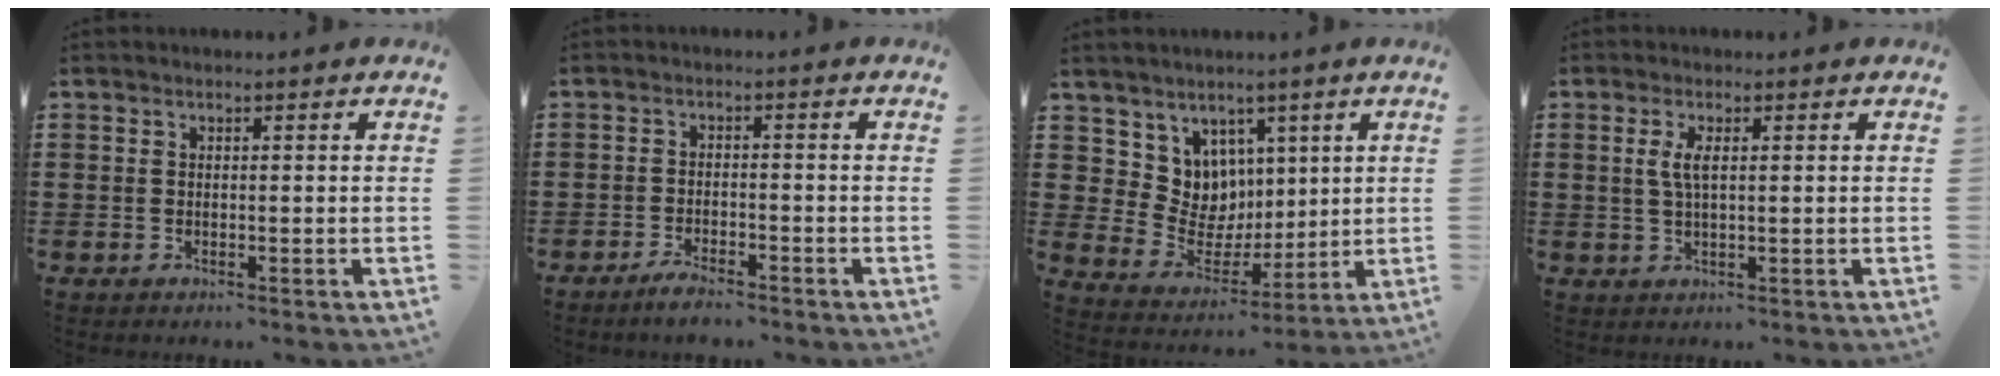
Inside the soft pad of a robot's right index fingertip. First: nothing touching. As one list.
[{"total": 2.5, "force": [-2.4, 0.1, 0.7], "torque": [-0.016, 0.003, -0.046]}, {"total": 7.8, "force": [3.6, 7.0, 0.6], "torque": [-0.053, -0.035, 0.075]}, {"total": 2.9, "force": [0.6, 0.9, 2.8], "torque": [-0.055, 0.005, 0.008]}]